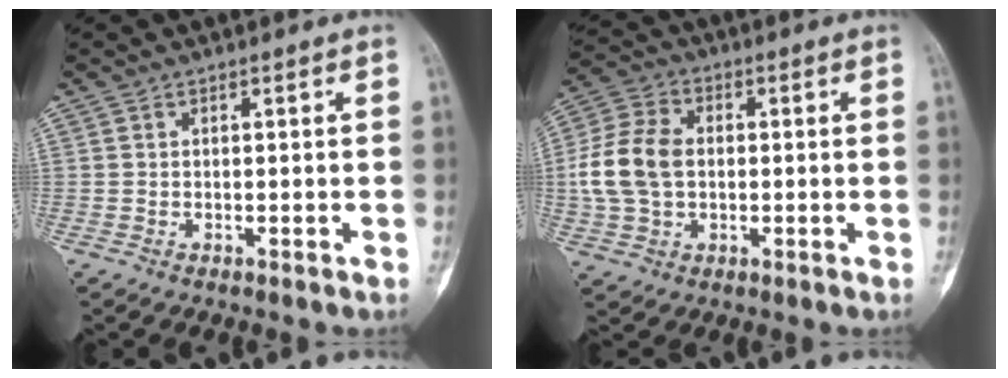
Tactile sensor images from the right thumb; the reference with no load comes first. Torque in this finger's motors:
{"motor_torque": [0.86, 1.60, 0.33, -0.24, 0.11]}